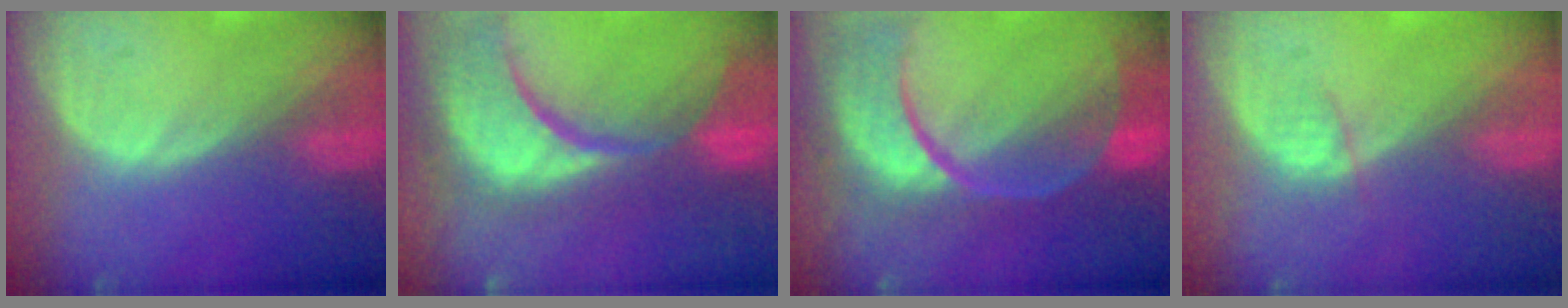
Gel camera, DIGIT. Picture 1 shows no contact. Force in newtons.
{"total": 14.9, "press": 12.0, "slide": 8.9}
{"total": 12.6, "press": 10.1, "slide": 7.4}
{"total": 1.4, "press": 1.3, "slide": 0.6}